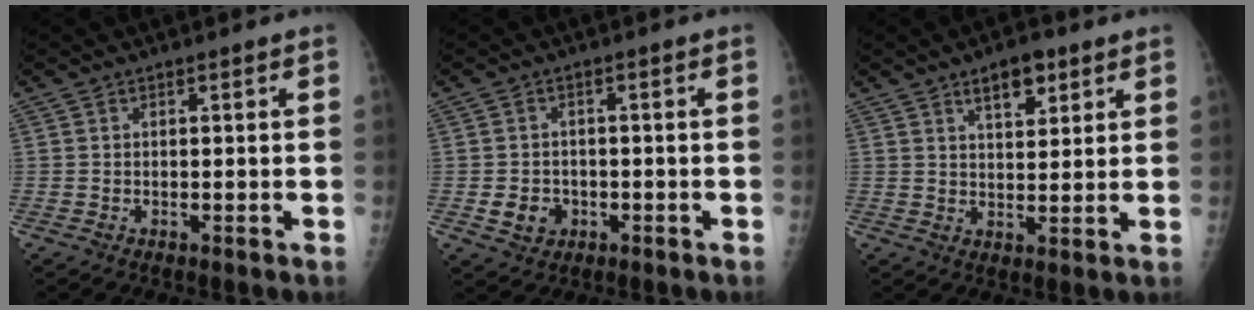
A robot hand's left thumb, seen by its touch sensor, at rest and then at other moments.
{"total": 4.0, "force": [-1.3, 3.4, 1.6], "torque": [-0.009, 0.006, -0.012]}
{"total": 6.3, "force": [3.8, 3.0, 4.1], "torque": [-0.037, -0.020, 0.059]}